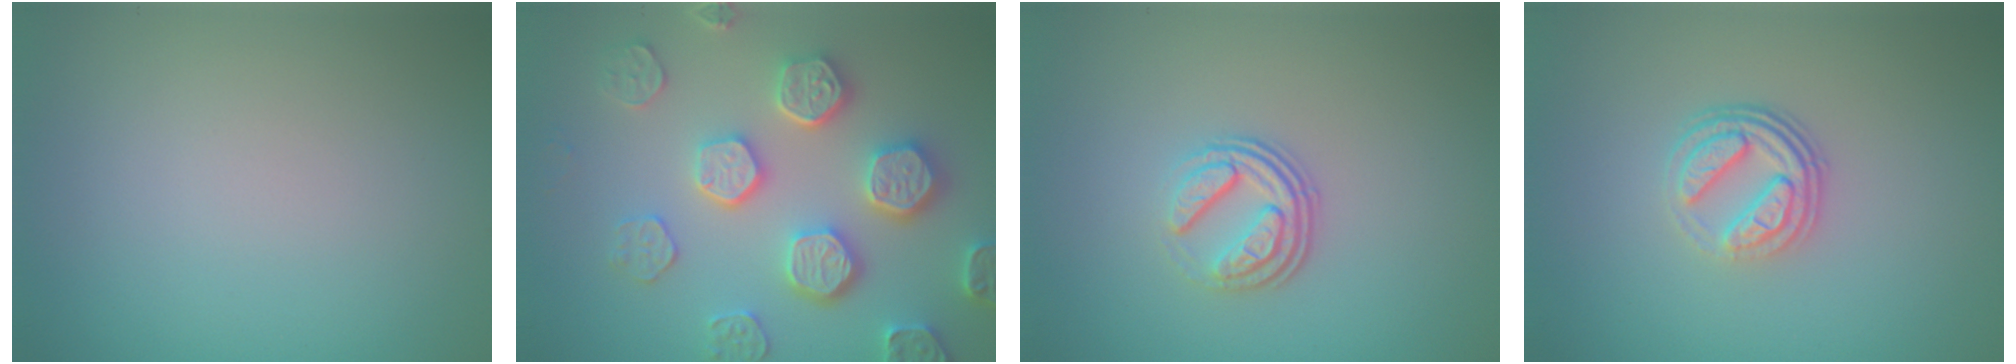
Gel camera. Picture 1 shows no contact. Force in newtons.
{"total": 5.7, "press": 5.3, "slide": 1.9}
{"total": 3.5, "press": 2.4, "slide": 2.5}
{"total": 3.7, "press": 2.7, "slide": 2.6}